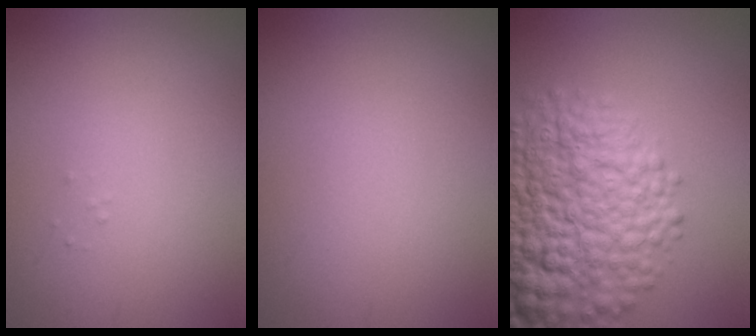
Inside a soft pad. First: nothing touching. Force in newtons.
{"total": 0.0}
{"total": 11.7, "press": 11.7, "slide": 0.5}